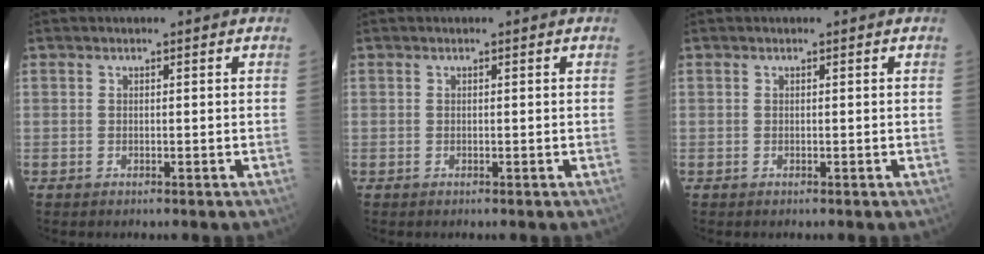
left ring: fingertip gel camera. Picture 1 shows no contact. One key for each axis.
{"total": 0.0}
{"total": 0.0}